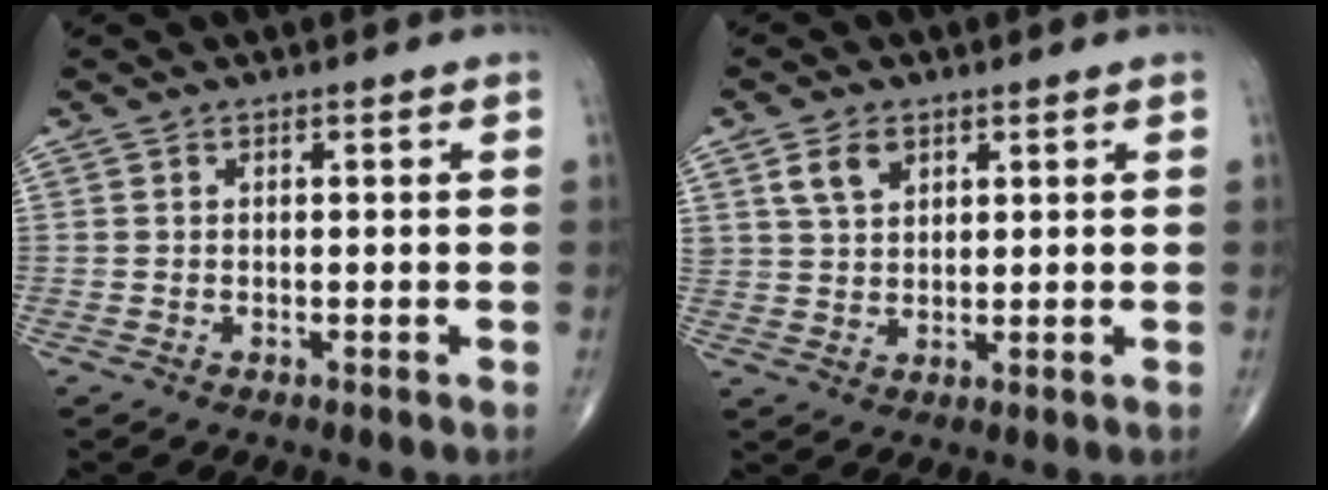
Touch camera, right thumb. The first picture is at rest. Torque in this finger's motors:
{"motor_torque": [0.25, 0.24, 0.59, 0.43, 0.04]}